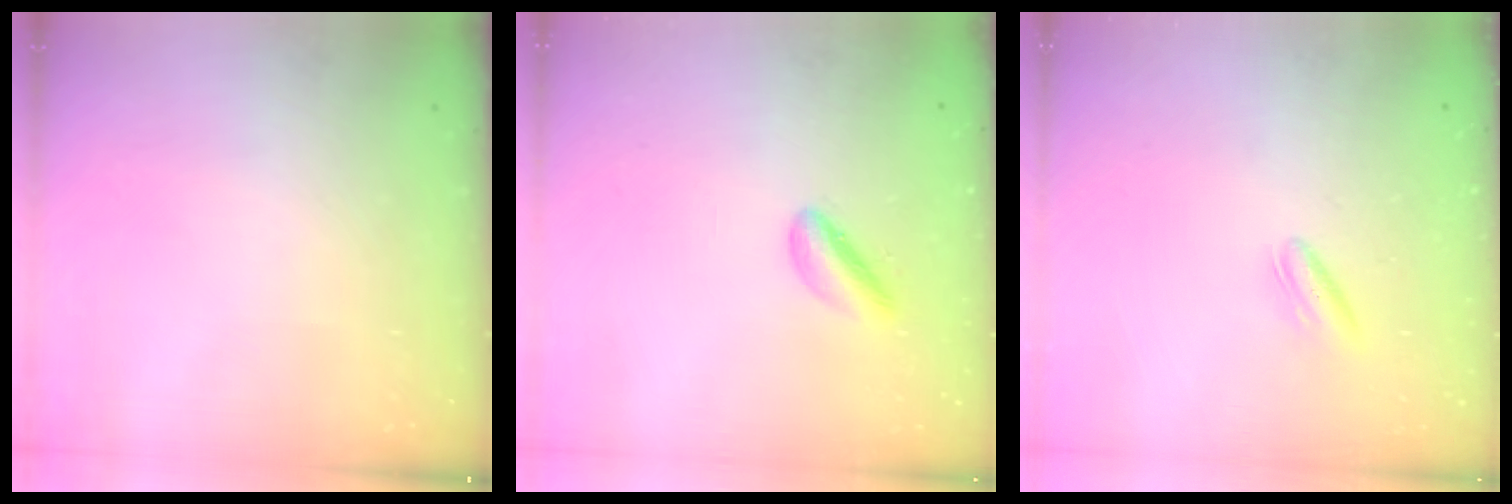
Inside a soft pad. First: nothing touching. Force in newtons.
{"total": 5.5, "press": 5.4, "slide": 1.1}
{"total": 3.9, "press": 3.8, "slide": 0.9}